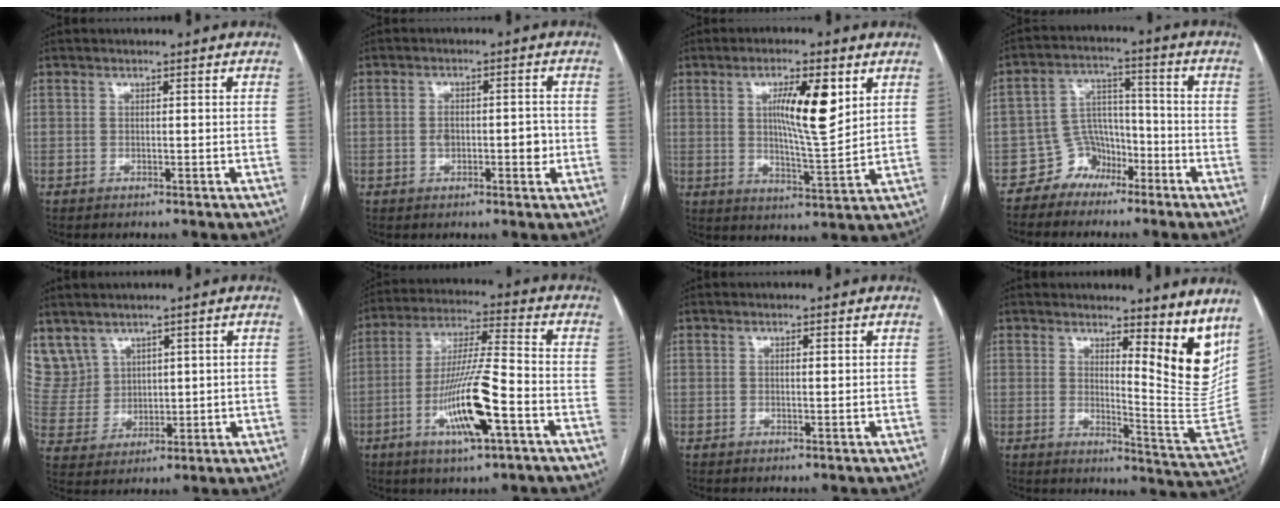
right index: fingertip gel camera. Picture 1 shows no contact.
{"total": 4.4, "force": [-0.7, 2.3, 3.7], "torque": [-0.061, 0.013, -0.009]}
{"total": 10.0, "force": [3.4, 1.5, 9.3], "torque": [-0.155, -0.006, 0.056]}
{"total": 6.4, "force": [-4.4, 4.5, 0.8], "torque": [-0.010, 0.026, -0.077]}
{"total": 9.1, "force": [6.0, 6.8, 1.0], "torque": [-0.040, 0.031, 0.143]}
{"total": 13.5, "force": [-5.1, 1.3, 12.5], "torque": [-0.244, -0.007, -0.090]}
{"total": 0.5, "force": [0.2, 0.1, 0.5], "torque": [-0.010, -0.002, 0.001]}
{"total": 11.9, "force": [8.7, 2.1, 7.8], "torque": [-0.085, -0.050, 0.105]}